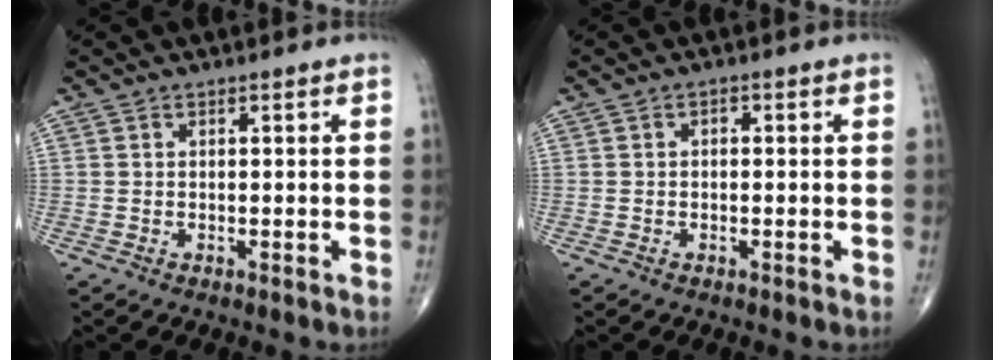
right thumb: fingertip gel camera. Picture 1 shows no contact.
{"total": 0.8, "force": [-0.1, 0.6, 0.6], "torque": [-0.002, 0.002, -0.006]}